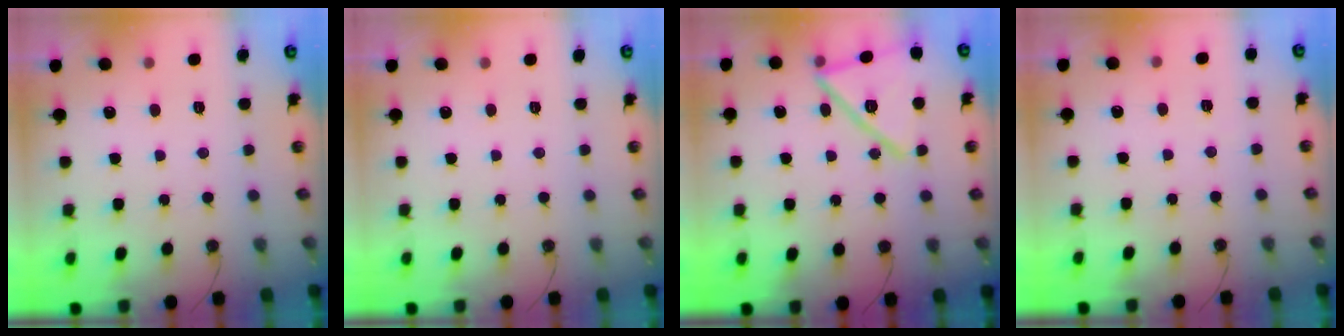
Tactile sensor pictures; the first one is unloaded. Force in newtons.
{"total": 0.0}
{"total": 18.3, "press": 18.2, "slide": 1.9}
{"total": 1.1, "press": 0.7, "slide": 0.8}